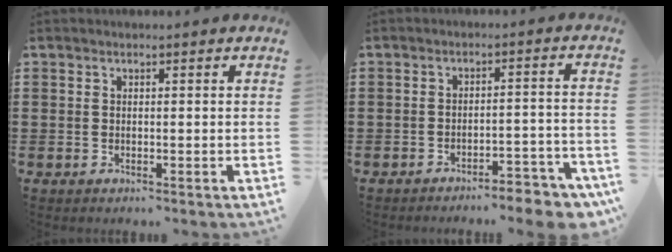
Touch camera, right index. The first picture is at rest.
{"total": 4.4, "force": [-4.2, 0.0, 1.4], "torque": [-0.023, -0.006, -0.083]}